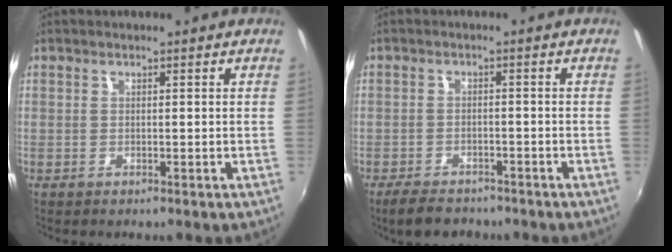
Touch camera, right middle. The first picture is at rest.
{"total": 5.4, "force": [-4.5, 2.3, 1.9], "torque": [-0.053, 0.001, -0.071]}